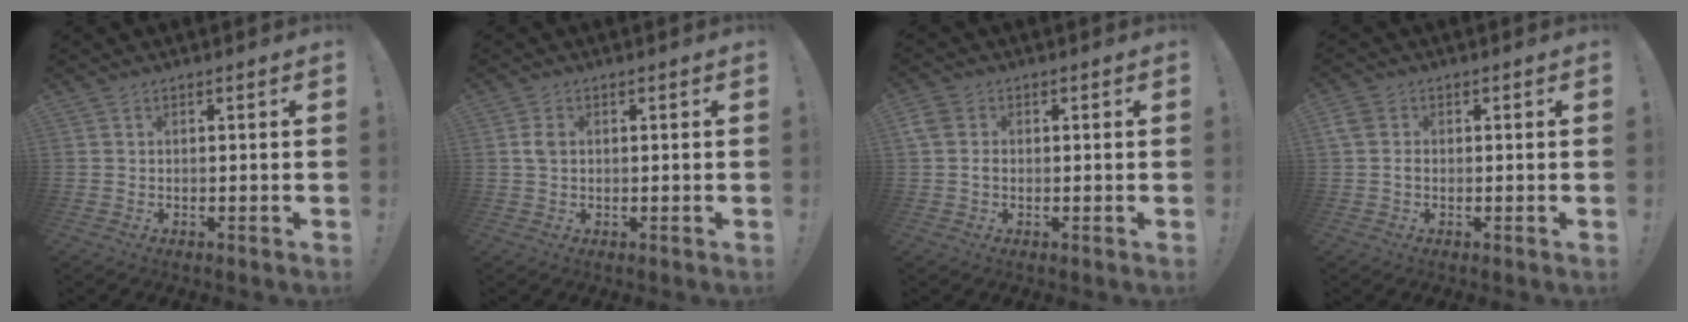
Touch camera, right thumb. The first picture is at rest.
{"total": 2.6, "force": [0.4, 1.8, 1.9], "torque": [-0.037, 0.006, 0.008]}
{"total": 3.2, "force": [-0.1, 2.6, 1.9], "torque": [-0.042, 0.005, -0.004]}
{"total": 2.8, "force": [-0.4, 2.1, 1.7], "torque": [-0.038, 0.005, -0.008]}